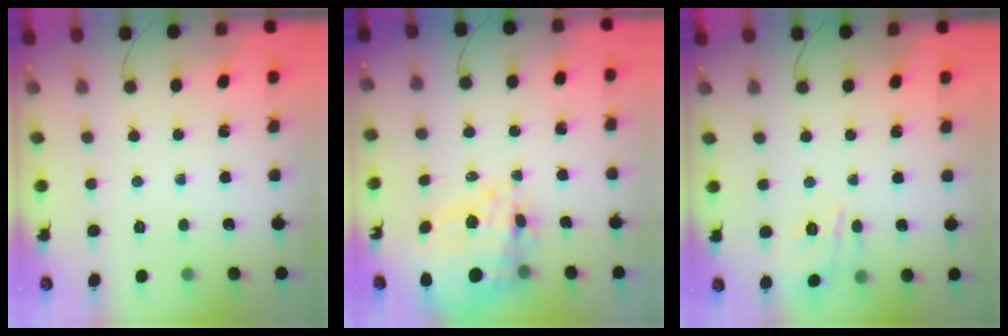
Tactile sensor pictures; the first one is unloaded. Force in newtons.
{"total": 12.2, "press": 11.6, "slide": 3.7}
{"total": 8.5, "press": 8.5, "slide": 0.7}